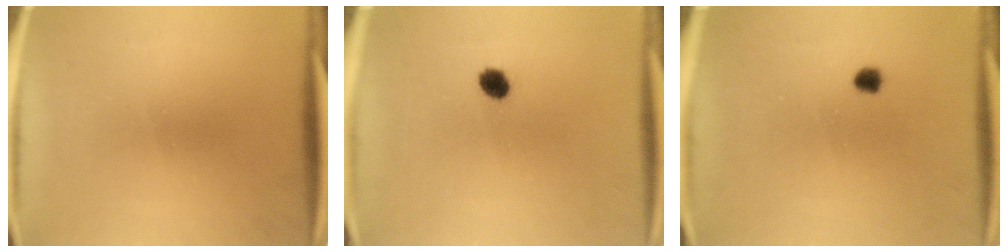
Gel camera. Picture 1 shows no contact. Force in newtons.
{"total": 2.9}
{"total": 1.9}